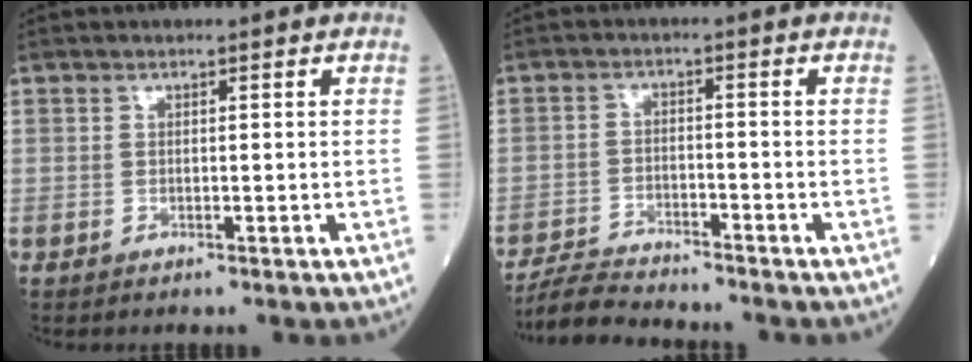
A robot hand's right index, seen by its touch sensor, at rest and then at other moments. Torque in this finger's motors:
{"motor_torque": [-0.19, -0.44, 0.13, 0.01]}